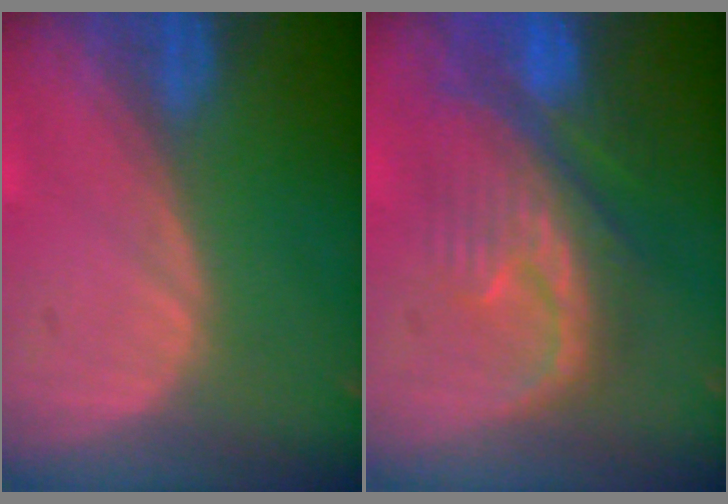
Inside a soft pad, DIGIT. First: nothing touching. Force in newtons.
{"total": 9.4, "press": 9.0, "slide": 2.7}